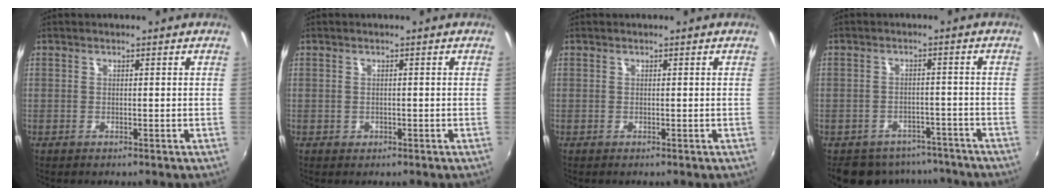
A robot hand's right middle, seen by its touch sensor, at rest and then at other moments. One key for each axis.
{"total": 1.0, "fx": -0.3, "fy": 0.9, "fz": 0.2, "tx": -0.003, "ty": -0.003, "tz": -0.003}
{"total": 0.0}
{"total": 12.1, "fx": -9.9, "fy": 6.2, "fz": 3.1, "tx": -0.077, "ty": 0.011, "tz": -0.123}